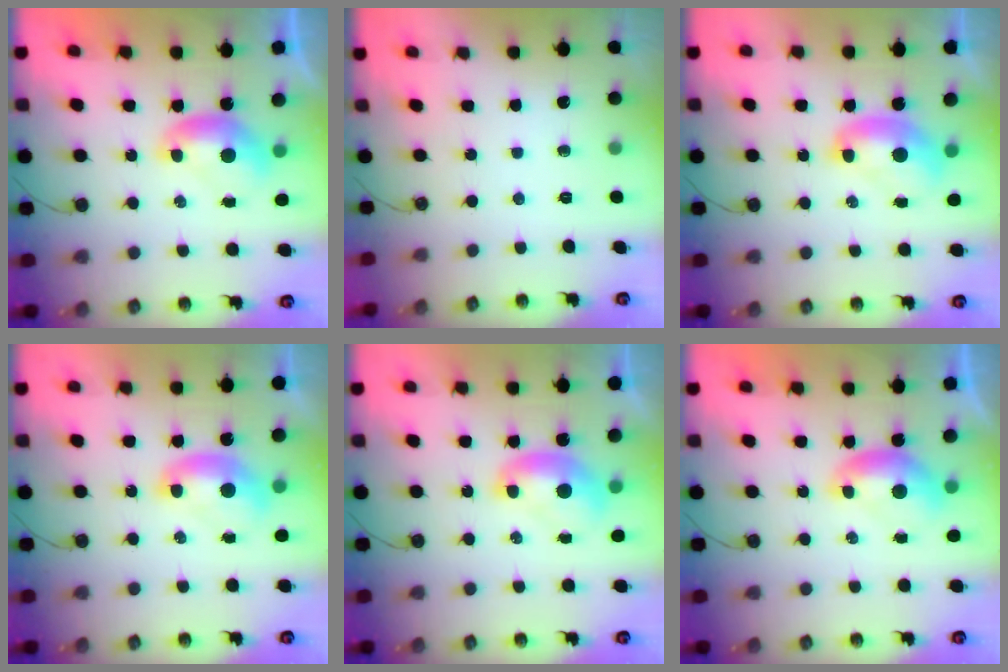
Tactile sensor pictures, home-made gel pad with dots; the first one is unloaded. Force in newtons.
{"total": 0.0}
{"total": 2.0, "press": 2.0, "slide": 0.0}
{"total": 1.5, "press": 1.5, "slide": 0.2}
{"total": 1.7, "press": 1.6, "slide": 0.1}
{"total": 0.0}